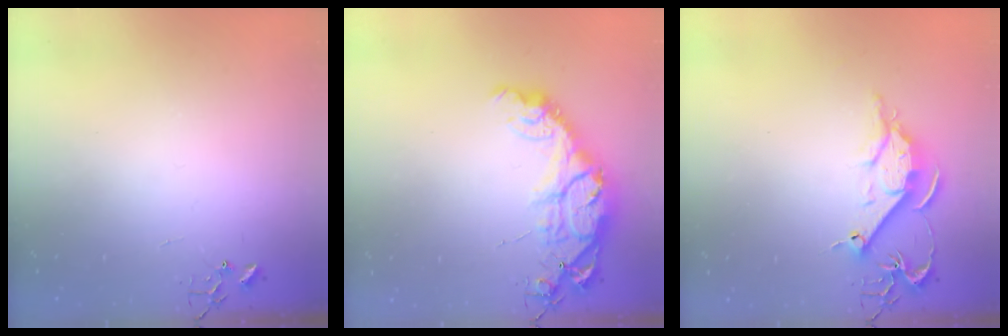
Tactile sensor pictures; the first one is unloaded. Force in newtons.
{"total": 14.8, "press": 14.8, "slide": 1.2}
{"total": 9.9, "press": 9.8, "slide": 0.8}